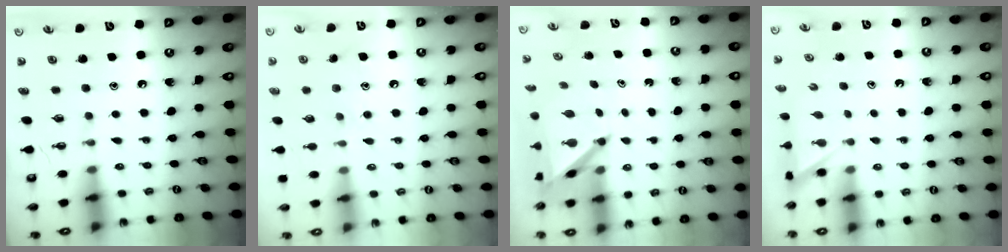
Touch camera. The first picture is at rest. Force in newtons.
{"total": 7.9, "press": 7.9, "slide": 0.6}
{"total": 5.1, "press": 5.1, "slide": 0.5}
{"total": 2.4, "press": 2.4, "slide": 0.3}